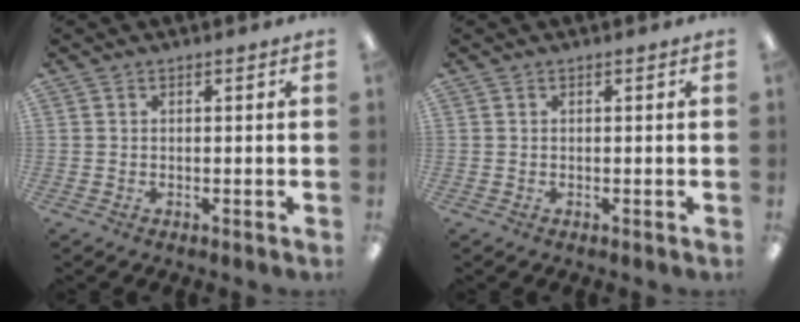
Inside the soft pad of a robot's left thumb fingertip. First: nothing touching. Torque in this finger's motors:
{"motor_torque": [0.00, 0.00, -0.09, 0.02, 0.00]}